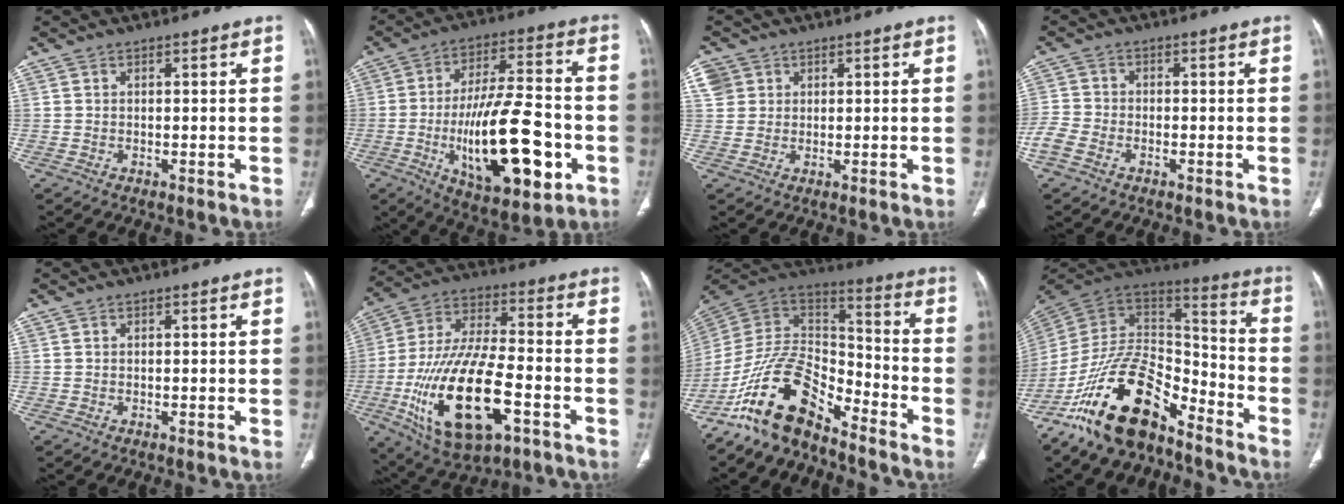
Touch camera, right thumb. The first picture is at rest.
{"total": 22.8, "force": [-6.2, 8.9, 20.1], "torque": [-0.313, 0.024, -0.086]}
{"total": 5.8, "force": [2.5, 5.0, 1.5], "torque": [-0.024, 0.008, 0.055]}
{"total": 4.9, "force": [-2.6, 3.2, 2.8], "torque": [-0.065, 0.010, -0.055]}
{"total": 0.0}
{"total": 23.2, "force": [-8.0, 10.1, 19.3], "torque": [-0.374, 0.025, -0.128]}
{"total": 16.2, "force": [-11.9, 6.7, 8.7], "torque": [-0.136, 0.099, -0.229]}
{"total": 21.0, "force": [-14.1, 9.4, 12.3], "torque": [-0.192, 0.095, -0.254]}